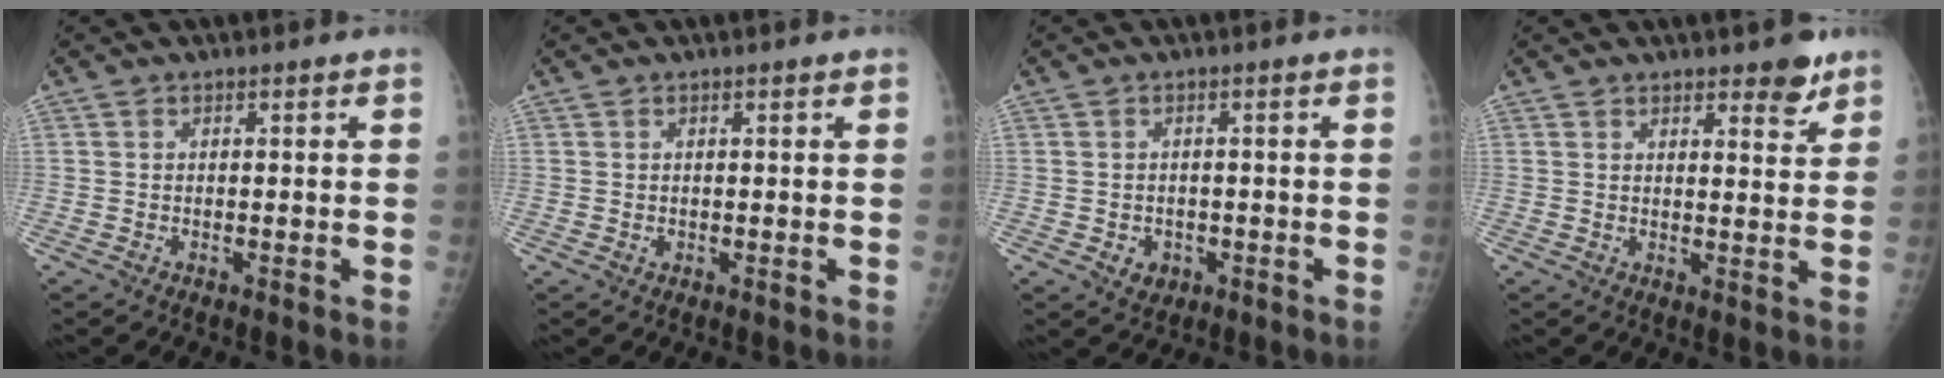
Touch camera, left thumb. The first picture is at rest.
{"total": 0.7, "force": [0.2, 0.4, 0.5], "torque": [-0.002, 0.000, 0.005]}
{"total": 2.8, "force": [-0.9, 2.3, 1.2], "torque": [-0.007, 0.003, -0.004]}
{"total": 4.8, "force": [3.5, 1.7, 2.9], "torque": [-0.020, -0.023, 0.045]}